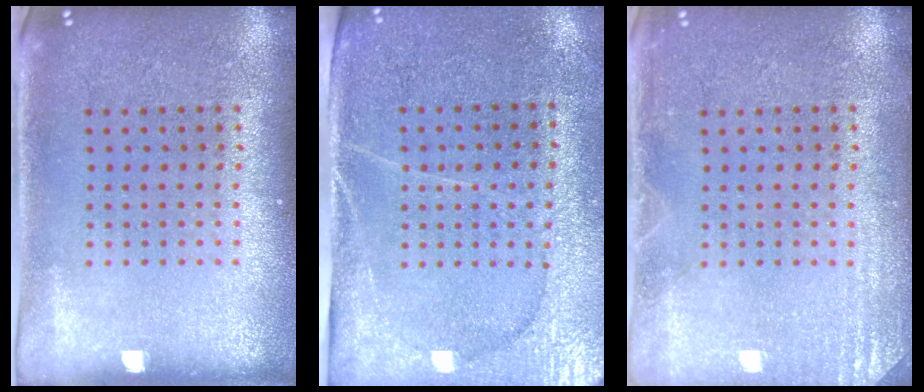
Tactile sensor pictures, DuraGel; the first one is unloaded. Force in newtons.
{"total": 3.0, "press": 2.8, "slide": 1.1}
{"total": 2.2, "press": 2.1, "slide": 0.3}